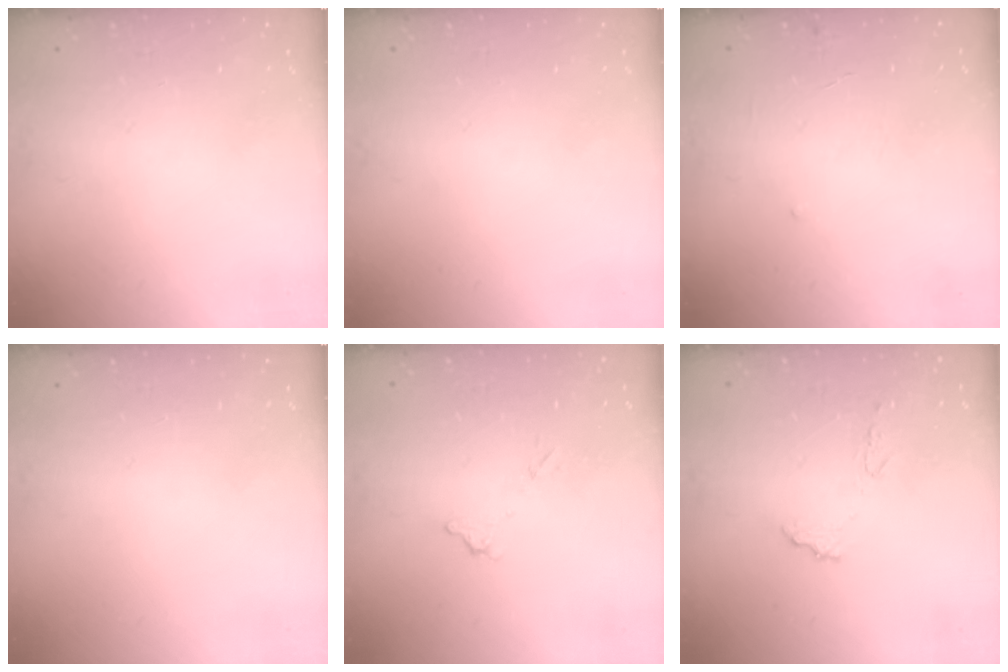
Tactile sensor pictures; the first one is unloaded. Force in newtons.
{"total": 0.0}
{"total": 6.7, "press": 6.7, "slide": 0.4}
{"total": 0.0}
{"total": 5.5, "press": 5.5, "slide": 0.3}
{"total": 9.2, "press": 9.2, "slide": 0.5}